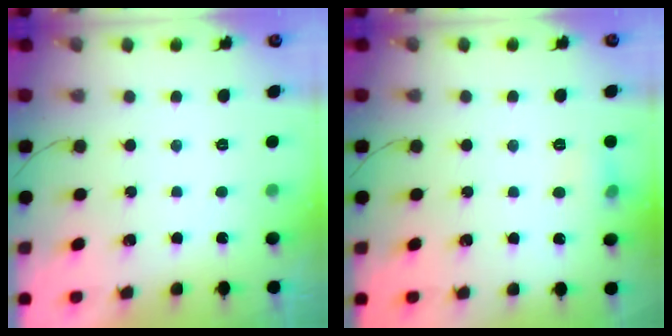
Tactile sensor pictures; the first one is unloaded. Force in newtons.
{"total": 5.9, "press": 5.7, "slide": 1.7}